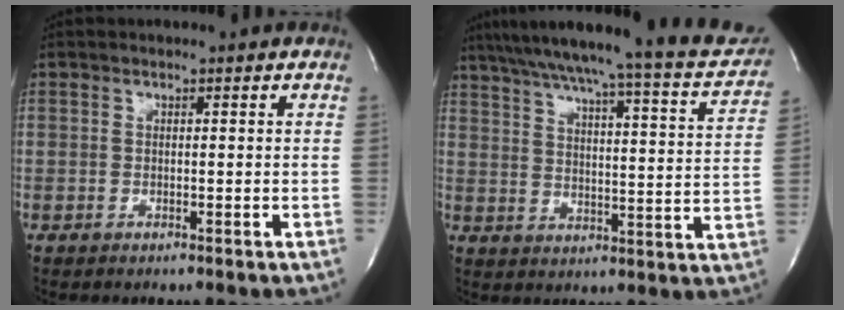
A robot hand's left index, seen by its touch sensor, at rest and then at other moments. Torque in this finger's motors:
{"motor_torque": [0.50, -0.52, 0.53, 0.14]}